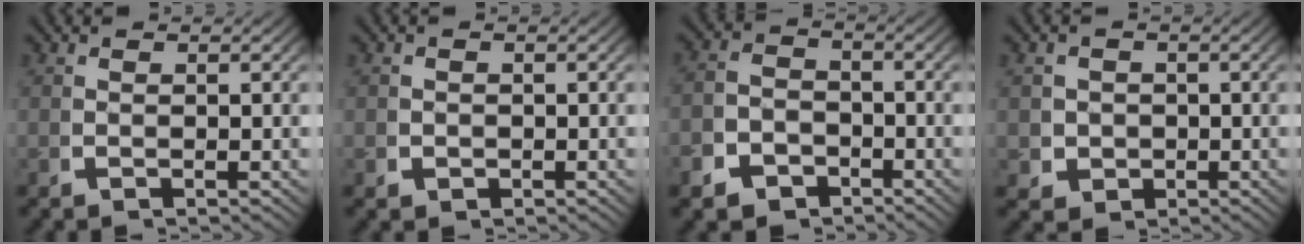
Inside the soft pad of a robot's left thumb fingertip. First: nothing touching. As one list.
[{"total": 1.3, "force": [-0.3, 1.3, 0.4], "torque": [-0.010, -0.006, -0.004]}, {"total": 5.0, "force": [-3.0, 3.8, 1.3], "torque": [-0.018, -0.022, -0.049]}, {"total": 4.1, "force": [-0.5, 3.7, 1.6], "torque": [-0.040, -0.024, 0.002]}]